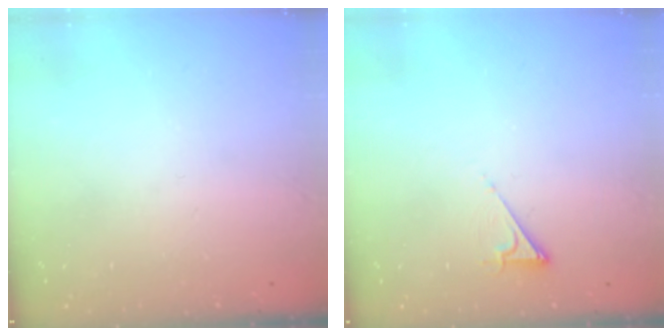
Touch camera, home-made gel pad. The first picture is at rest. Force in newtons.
{"total": 4.4, "press": 4.4, "slide": 0.7}